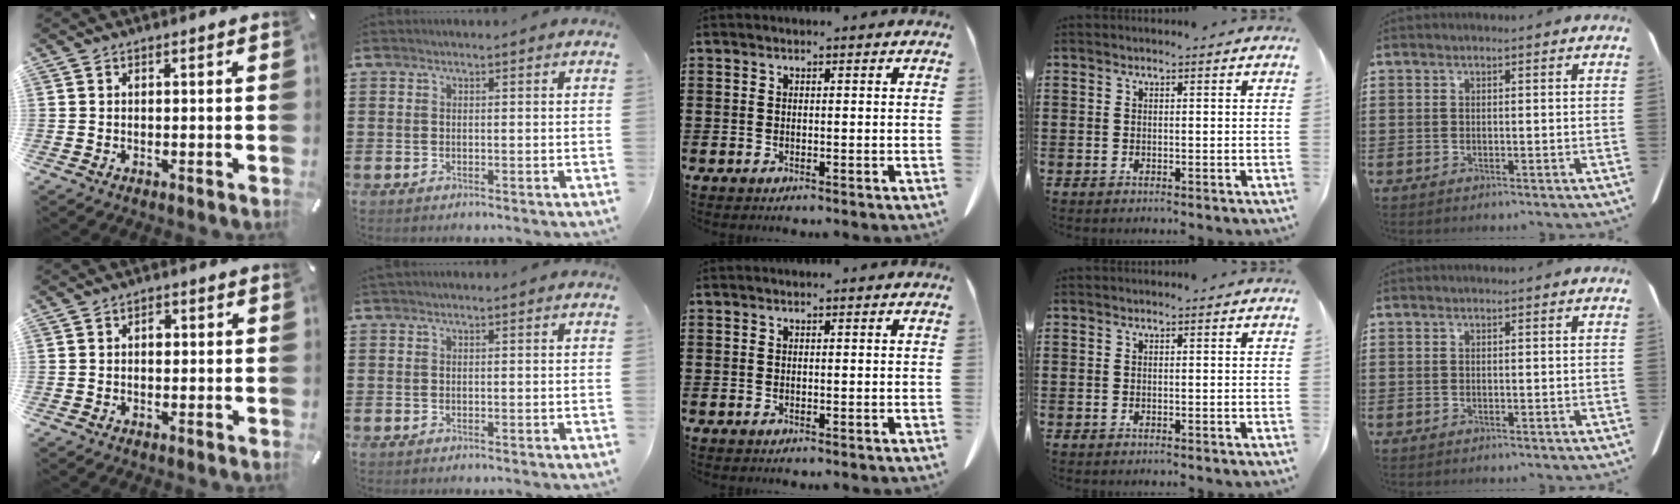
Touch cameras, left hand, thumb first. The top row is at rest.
{"thumb": {"total": 1.9, "force": [0.1, 1.4, 1.3], "torque": [-0.002, -0.003, -0.005]}}